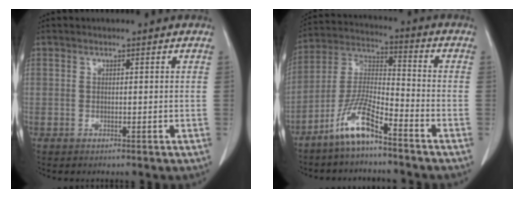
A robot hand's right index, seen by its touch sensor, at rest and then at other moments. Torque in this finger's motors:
{"motor_torque": [1.22, -0.91, 0.29, 0.14]}